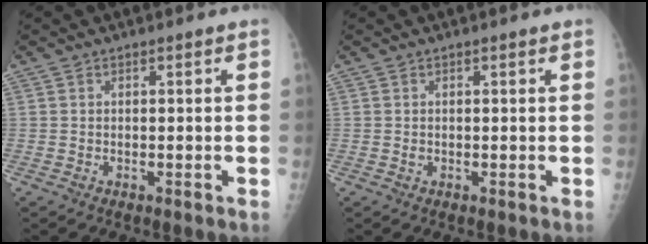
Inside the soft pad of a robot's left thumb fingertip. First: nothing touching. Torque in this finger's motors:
{"motor_torque": [0.11, 0.10, 0.15, 0.14, 0.00]}